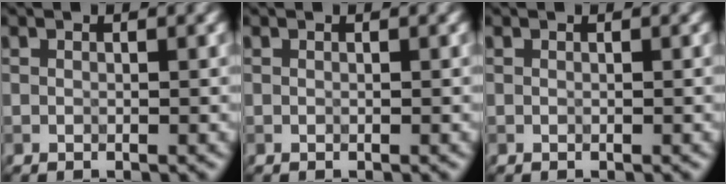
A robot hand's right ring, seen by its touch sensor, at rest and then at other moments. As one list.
[{"total": 0.0}, {"total": 0.0}]